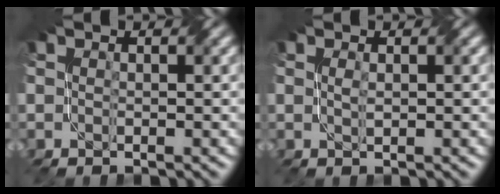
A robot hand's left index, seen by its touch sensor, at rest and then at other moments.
{"total": 0.7, "force": [0.2, 0.1, 0.7], "torque": [-0.014, 0.003, 0.005]}